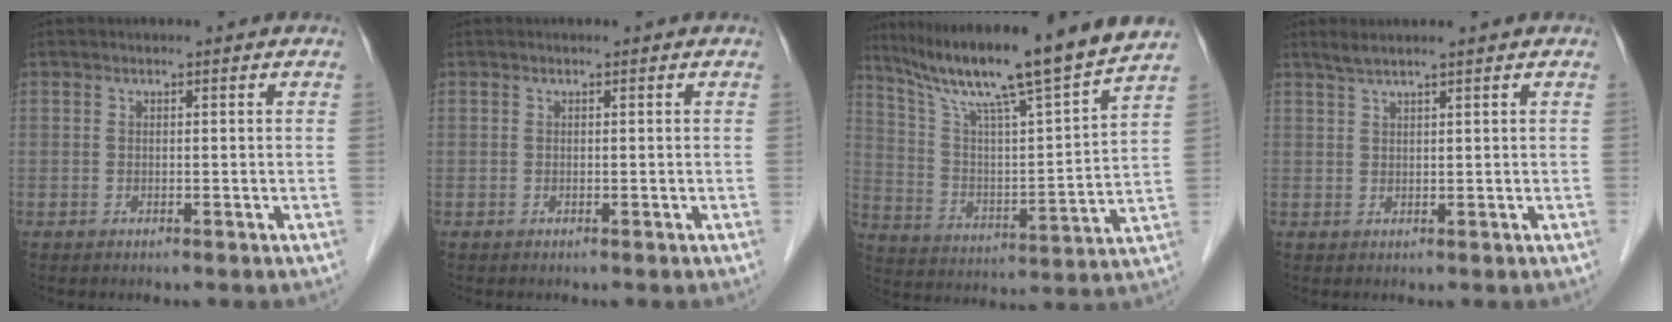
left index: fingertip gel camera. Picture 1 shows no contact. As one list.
[{"total": 0.0}, {"total": 19.7, "force": [16.5, -1.5, 10.7], "torque": [-0.181, -0.014, 0.262]}, {"total": 2.6, "force": [2.1, -0.6, 1.4], "torque": [-0.031, 0.013, 0.045]}]